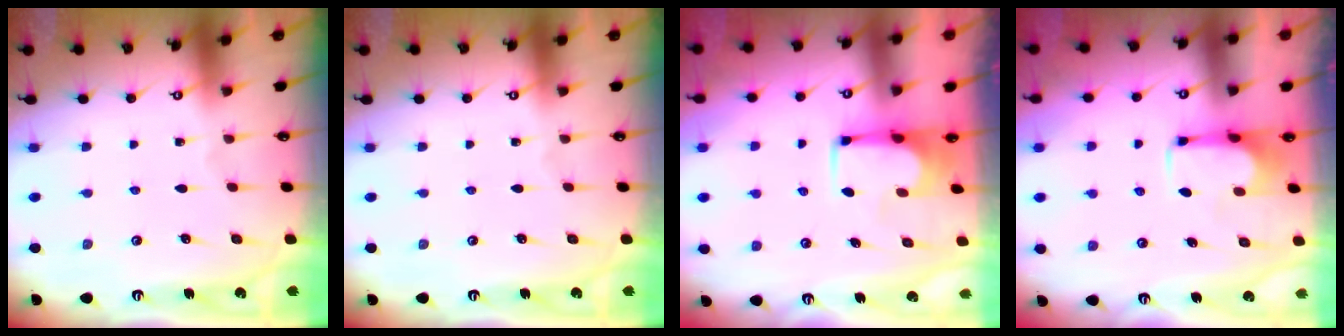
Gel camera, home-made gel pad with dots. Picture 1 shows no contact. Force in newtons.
{"total": 0.0}
{"total": 1.3, "press": 1.3, "slide": 0.1}
{"total": 2.1, "press": 1.9, "slide": 0.8}